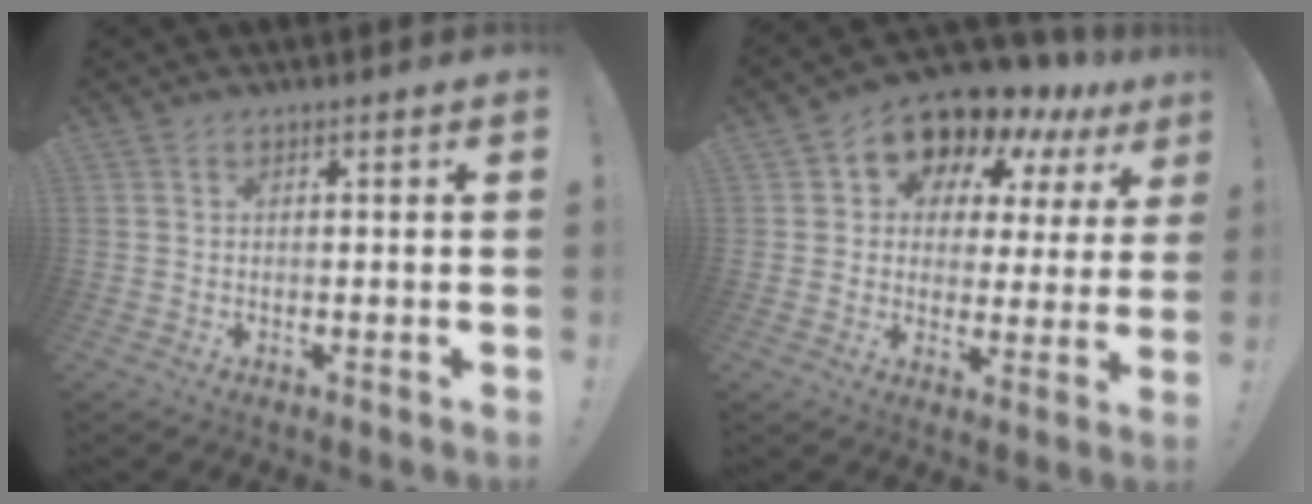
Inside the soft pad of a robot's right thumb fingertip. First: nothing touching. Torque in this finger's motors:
{"motor_torque": [0.90, 2.93, 0.36, 0.00, 0.01]}